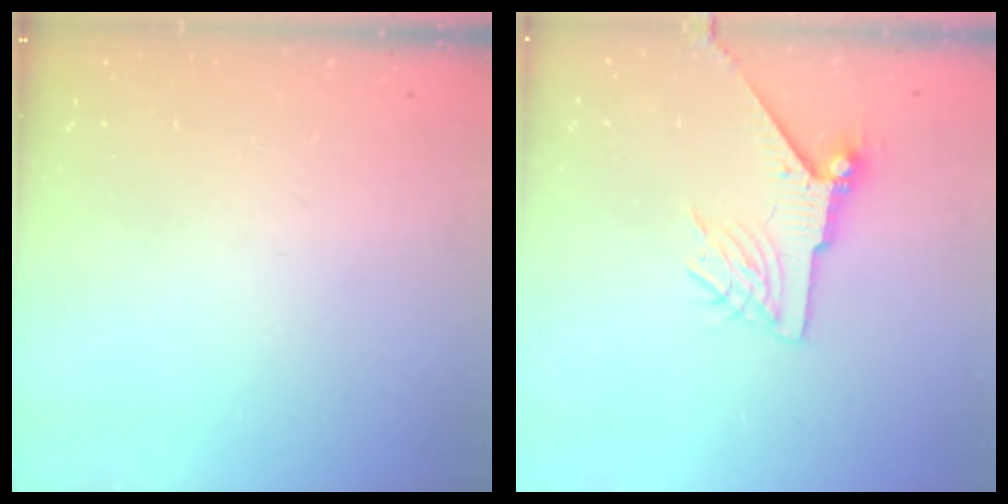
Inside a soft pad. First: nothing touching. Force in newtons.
{"total": 8.0, "press": 8.0, "slide": 0.1}